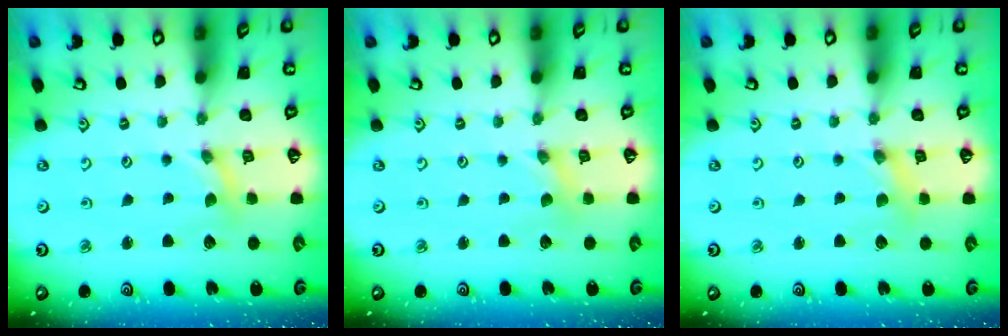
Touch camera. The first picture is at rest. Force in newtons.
{"total": 0.0}
{"total": 2.0, "press": 2.0, "slide": 0.3}